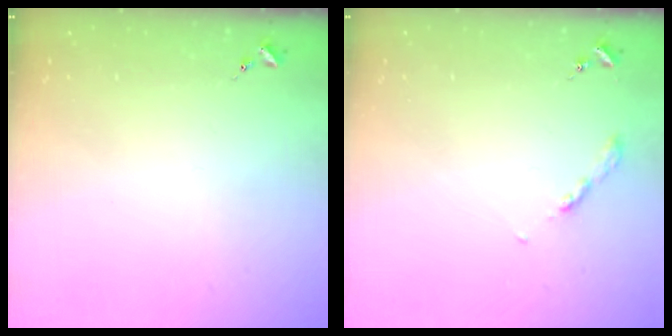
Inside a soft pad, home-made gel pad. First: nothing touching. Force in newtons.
{"total": 2.7, "press": 2.6, "slide": 0.3}